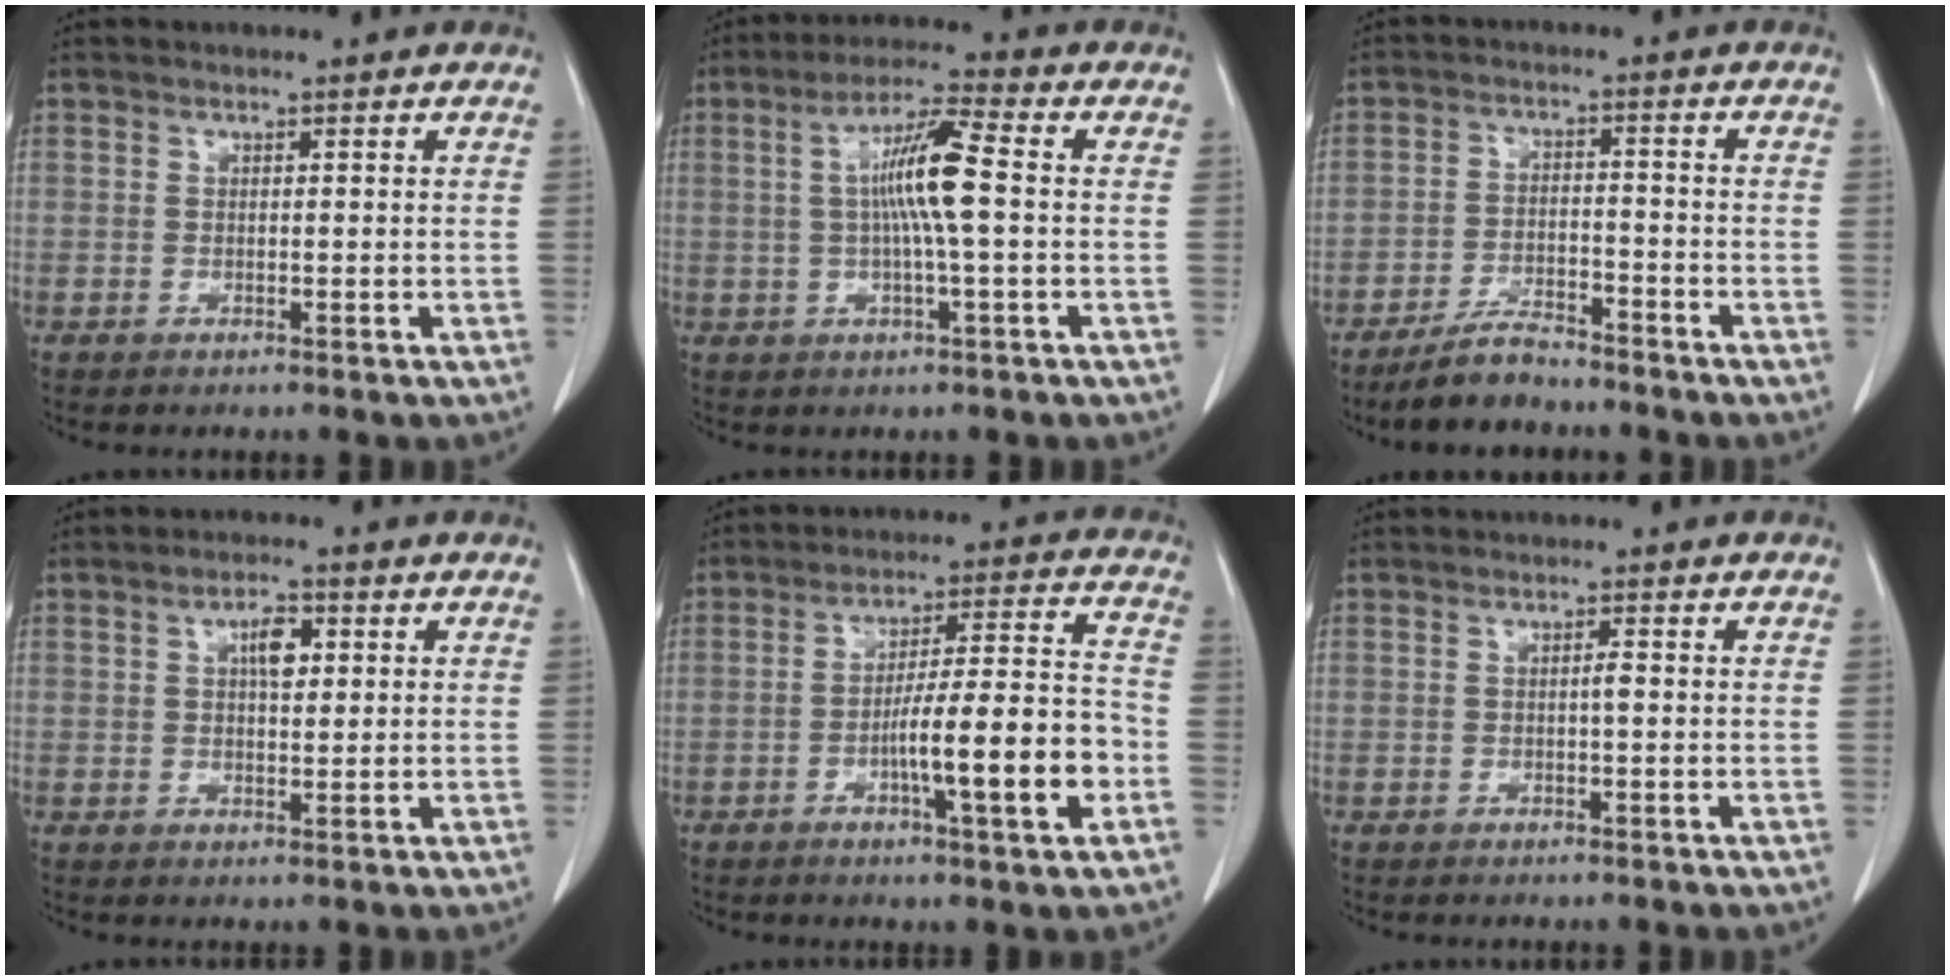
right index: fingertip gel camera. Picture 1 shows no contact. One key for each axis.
{"total": 8.9, "fx": 0.5, "fy": 0.2, "fz": 8.9, "tx": -0.166, "ty": 0.007, "tz": 0.004}
{"total": 6.0, "fx": -5.4, "fy": 1.4, "fz": 2.3, "tx": -0.047, "ty": -0.009, "tz": -0.097}
{"total": 3.6, "fx": 1.1, "fy": 1.5, "fz": 3.1, "tx": -0.052, "ty": 0.004, "tz": 0.017}
{"total": 13.5, "fx": -4.4, "fy": 0.7, "fz": 12.7, "tx": -0.202, "ty": 0.008, "tz": -0.067}
{"total": 0.9, "fx": -0.1, "fy": 0.0, "fz": 0.9, "tx": -0.016, "ty": 0.001, "tz": -0.002}